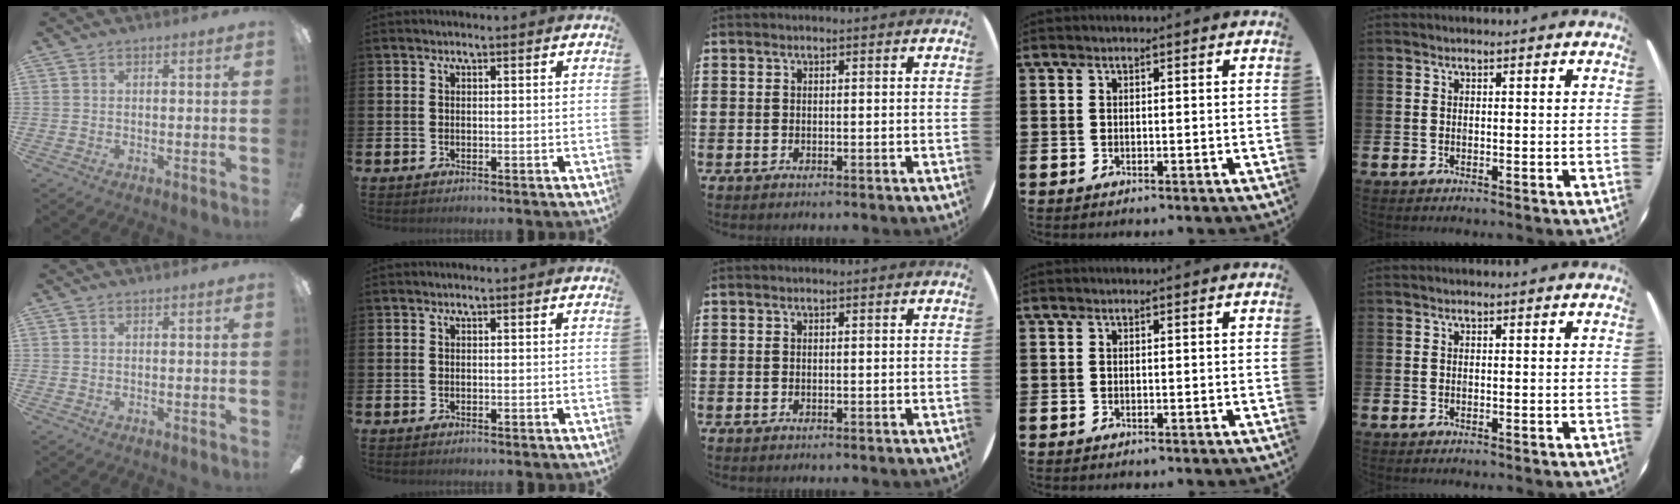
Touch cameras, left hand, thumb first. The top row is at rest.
{}